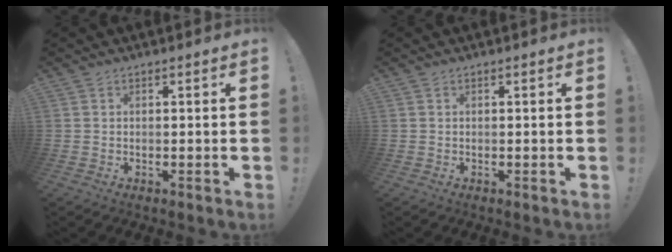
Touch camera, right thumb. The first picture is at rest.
{"total": 0.0}